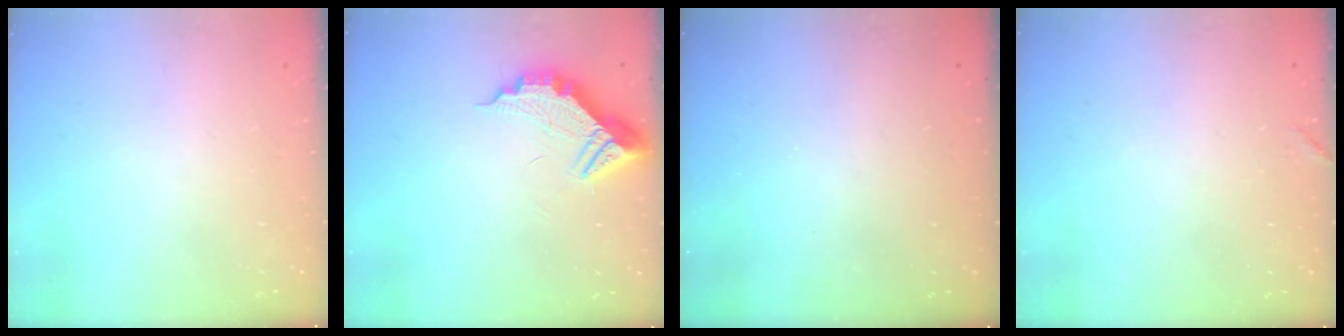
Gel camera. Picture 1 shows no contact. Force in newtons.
{"total": 11.0, "press": 11.0, "slide": 0.9}
{"total": 3.2, "press": 3.2, "slide": 0.1}
{"total": 5.2, "press": 5.2, "slide": 0.1}